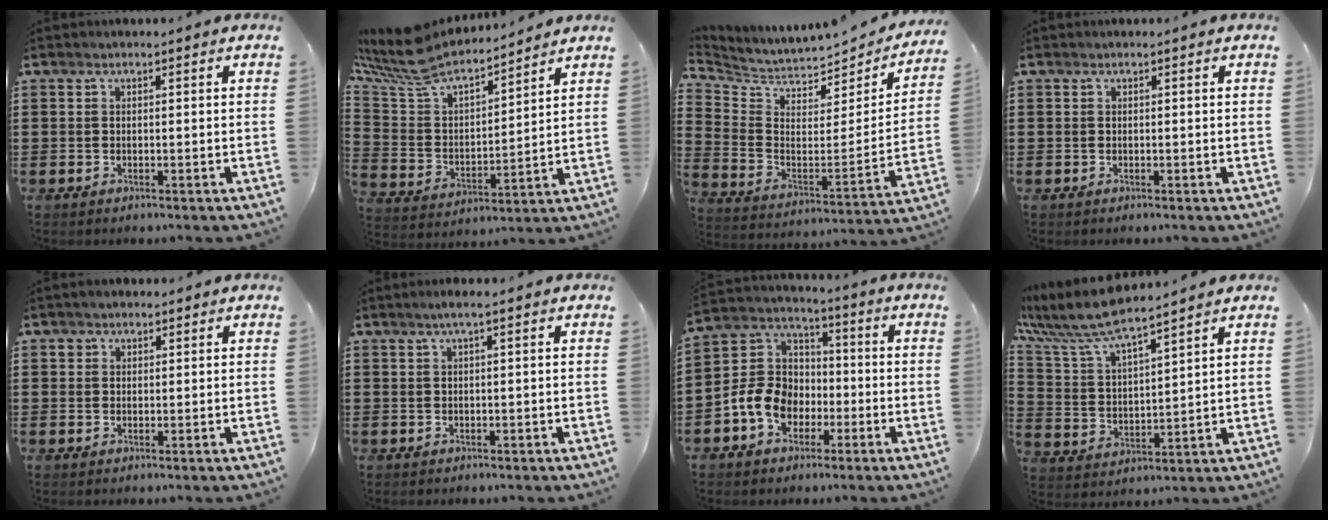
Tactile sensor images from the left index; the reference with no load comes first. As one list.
[{"total": 8.4, "force": [7.6, 2.3, 2.6], "torque": [-0.097, -0.052, 0.130]}, {"total": 4.0, "force": [3.7, 1.4, 0.6], "torque": [-0.039, -0.045, 0.061]}, {"total": 0.0}, {"total": 1.5, "force": [0.9, 1.1, 0.3], "torque": [-0.009, 0.007, 0.016]}, {"total": 1.4, "force": [0.4, 0.0, 1.3], "torque": [-0.023, -0.001, 0.007]}, {"total": 9.3, "force": [-3.5, 7.3, 4.6], "torque": [-0.137, 0.015, -0.076]}, {"total": 8.2, "force": [7.3, 0.6, 3.6], "torque": [-0.108, -0.039, 0.123]}]